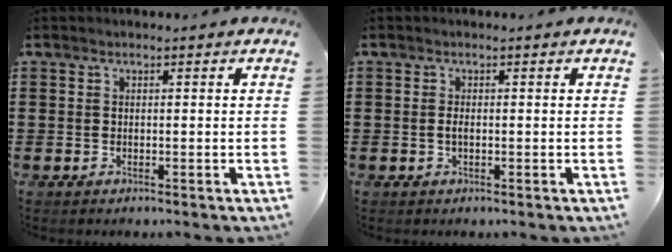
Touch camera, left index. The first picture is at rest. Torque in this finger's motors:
{"motor_torque": [0.32, 0.34, 0.15, 0.03]}